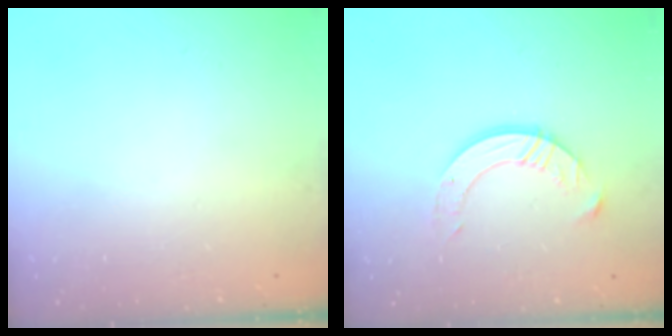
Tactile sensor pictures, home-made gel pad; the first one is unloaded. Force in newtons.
{"total": 9.2, "press": 9.2, "slide": 0.7}